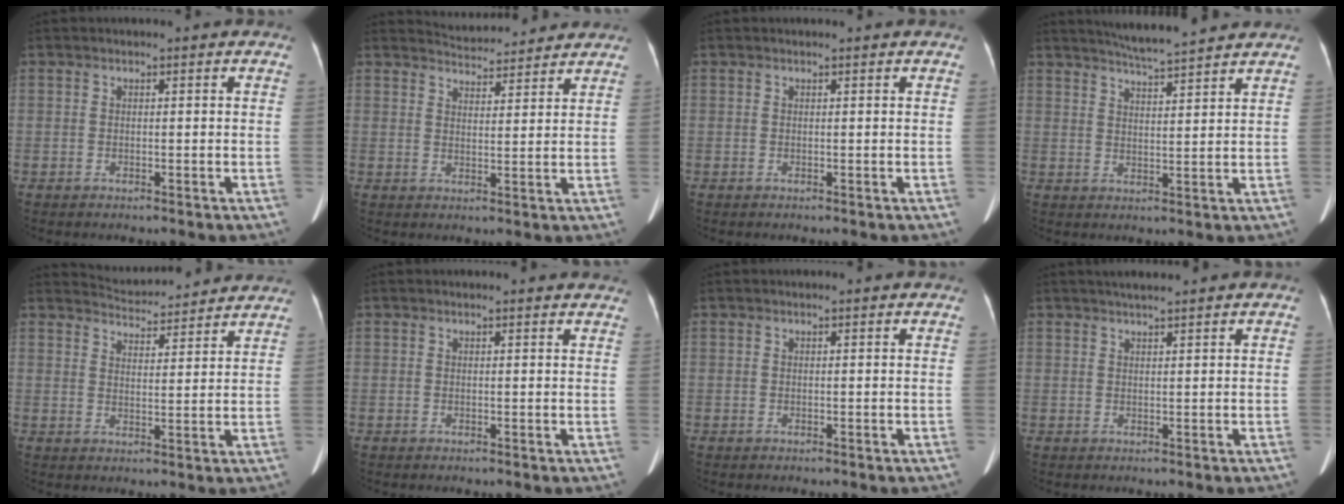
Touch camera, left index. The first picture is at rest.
{"total": 6.9, "force": [6.9, 1.0, 0.6], "torque": [-0.015, 0.017, 0.094]}
{"total": 0.7, "force": [0.7, 0.0, 0.2], "torque": [-0.008, 0.008, 0.010]}
{"total": 8.2, "force": [7.6, -0.4, 3.1], "torque": [-0.061, 0.013, 0.116]}
{"total": 9.2, "force": [9.1, 0.9, 1.1], "torque": [-0.025, 0.017, 0.125]}
{"total": 5.4, "force": [5.2, 0.8, 1.1], "torque": [-0.007, 0.004, 0.035]}
{"total": 0.0}
{"total": 2.4, "force": [2.1, -0.3, 1.1], "torque": [-0.017, 0.011, 0.038]}